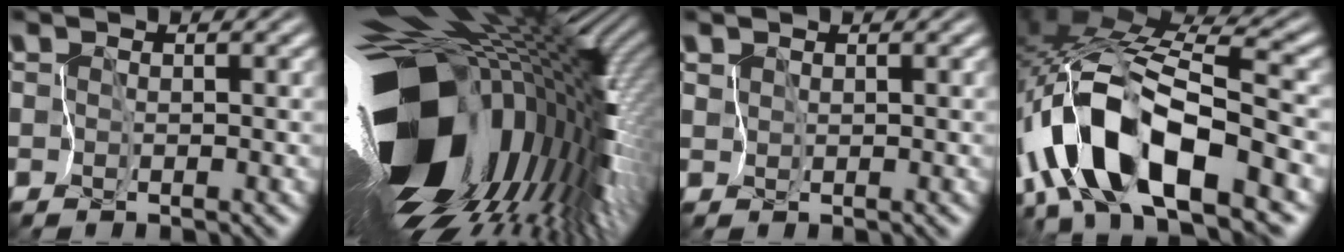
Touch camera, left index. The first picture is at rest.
{"total": 19.1, "force": [-2.5, 10.0, 16.1], "torque": [-0.305, -0.062, -0.022]}
{"total": 1.2, "force": [0.9, 0.7, 0.2], "torque": [-0.014, 0.006, 0.023]}
{"total": 11.2, "force": [-4.8, 4.4, 9.1], "torque": [-0.195, 0.004, -0.071]}